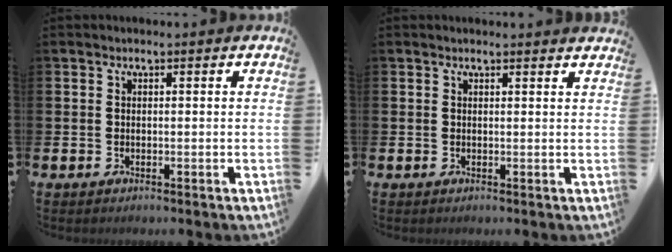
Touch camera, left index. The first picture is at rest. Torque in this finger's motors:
{"motor_torque": [0.41, -1.73, -0.17, 0.00]}